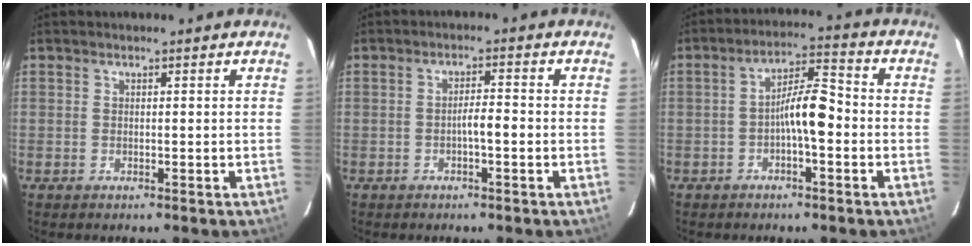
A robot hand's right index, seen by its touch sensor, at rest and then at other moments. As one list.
[{"total": 2.7, "force": [-0.9, 0.3, 2.5], "torque": [-0.038, 0.004, -0.016]}, {"total": 7.0, "force": [-1.5, 1.5, 6.6], "torque": [-0.114, 0.025, -0.027]}]